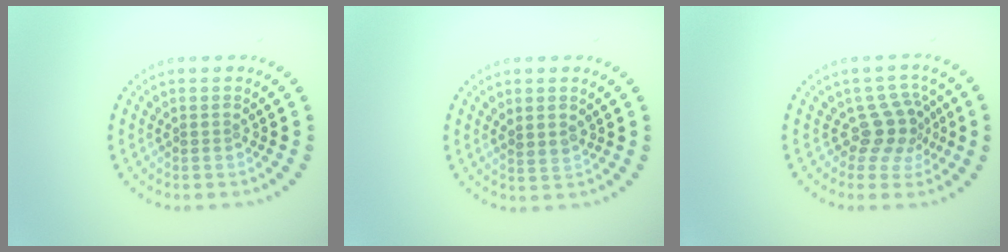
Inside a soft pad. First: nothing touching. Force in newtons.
{"total": 1.5, "press": 1.2, "slide": 0.8}
{"total": 3.1, "press": 2.4, "slide": 2.0}